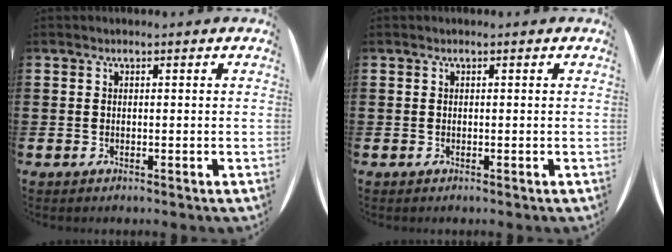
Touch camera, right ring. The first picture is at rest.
{"total": 0.0}